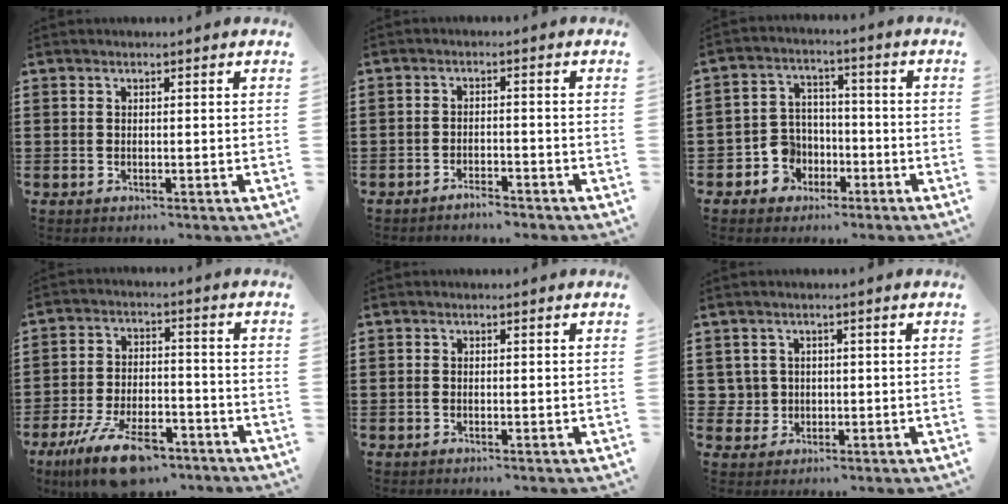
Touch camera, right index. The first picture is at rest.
{"total": 2.3, "force": [-2.3, 0.3, 0.3], "torque": [-0.013, 0.002, -0.047]}
{"total": 5.8, "force": [-2.4, 5.1, 1.3], "torque": [-0.051, 0.012, -0.045]}
{"total": 11.5, "force": [-8.1, 4.0, 7.2], "torque": [-0.147, 0.021, -0.151]}
{"total": 0.6, "force": [-0.3, 0.4, 0.3], "torque": [-0.008, 0.000, -0.007]}
{"total": 2.6, "force": [-0.1, 2.6, 0.3], "torque": [-0.020, 0.008, -0.005]}